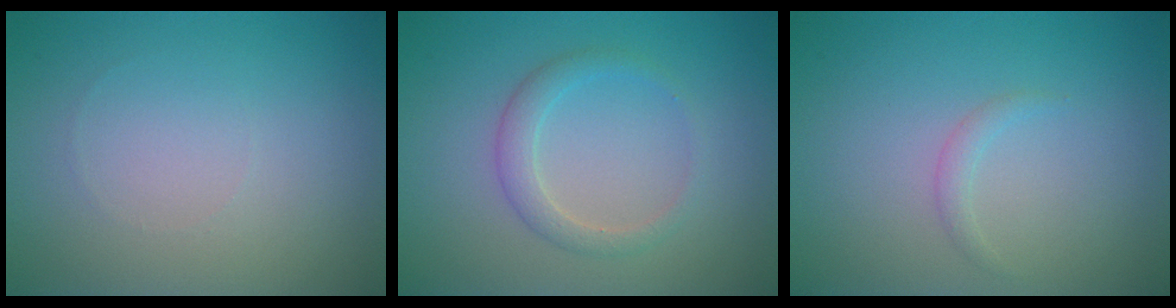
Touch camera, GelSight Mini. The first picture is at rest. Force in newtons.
{"total": 2.1, "press": 2.1, "slide": 0.2}
{"total": 0.9, "press": 0.9, "slide": 0.0}